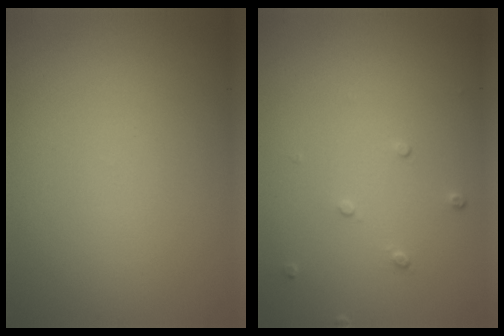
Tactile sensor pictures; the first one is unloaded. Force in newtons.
{"total": 0.7, "press": 0.5, "slide": 0.5}